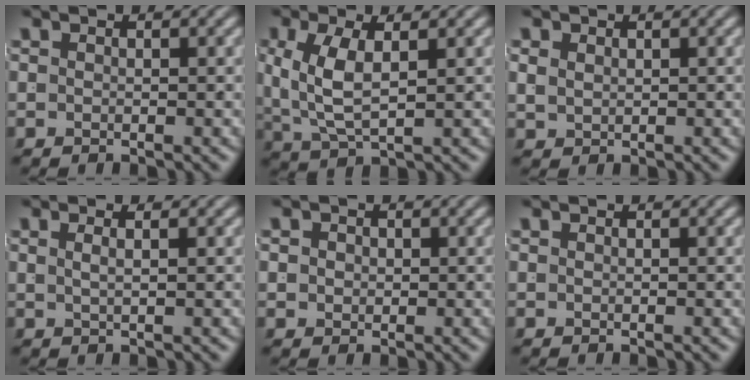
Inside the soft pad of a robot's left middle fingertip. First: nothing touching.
{"total": 4.1, "force": [0.3, 2.1, 3.5], "torque": [-0.084, -0.020, 0.026]}
{"total": 1.2, "force": [0.8, 0.7, 0.6], "torque": [-0.013, -0.006, 0.026]}
{"total": 1.3, "force": [0.3, -0.9, 0.9], "torque": [-0.007, -0.004, 0.013]}
{"total": 1.3, "force": [0.2, 1.2, 0.6], "torque": [-0.016, -0.007, 0.009]}
{"total": 0.0}